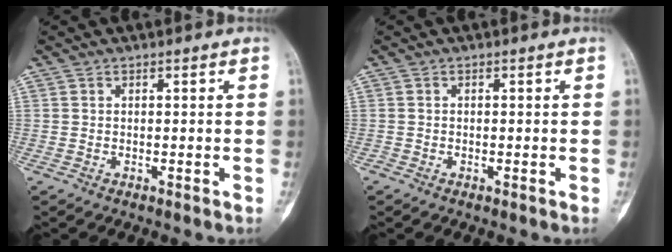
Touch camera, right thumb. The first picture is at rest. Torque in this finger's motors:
{"motor_torque": [-0.09, -0.43, -0.01, -0.12, -0.05]}